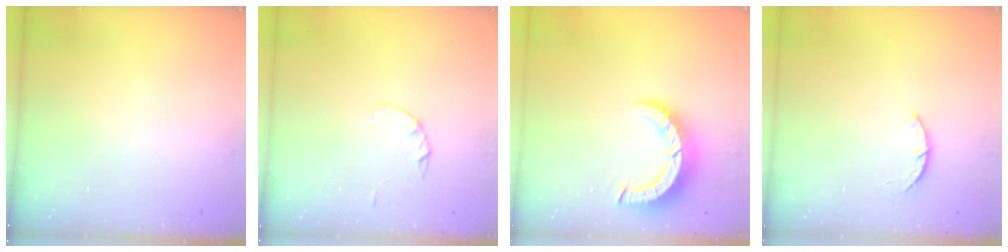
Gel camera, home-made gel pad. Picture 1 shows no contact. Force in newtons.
{"total": 1.4, "press": 1.3, "slide": 0.3}
{"total": 6.7, "press": 6.7, "slide": 0.7}
{"total": 3.0, "press": 3.0, "slide": 0.5}